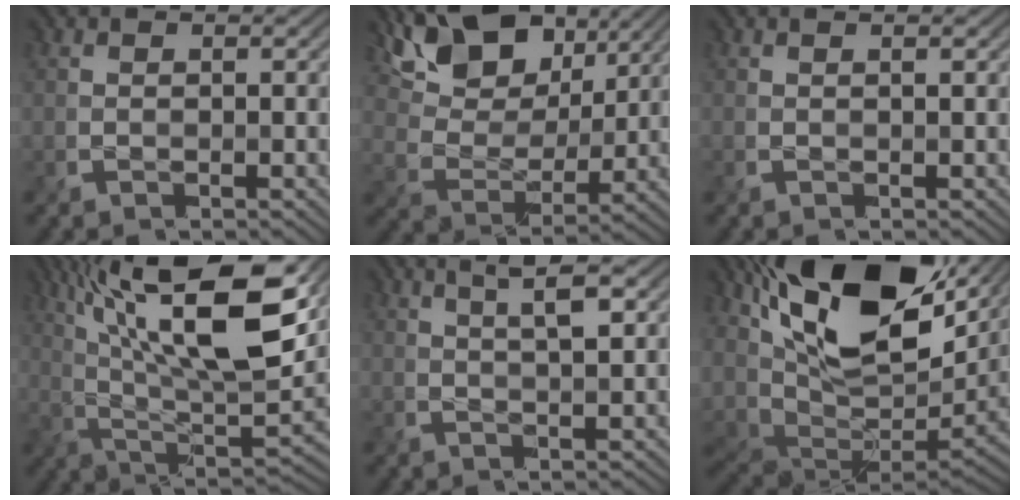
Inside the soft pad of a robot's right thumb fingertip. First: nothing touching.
{"total": 14.1, "force": [8.1, 7.7, 8.5], "torque": [-0.175, 0.016, 0.129]}
{"total": 0.7, "force": [0.3, -0.3, 0.6], "torque": [-0.011, -0.001, 0.002]}
{"total": 18.8, "force": [8.0, 6.3, 15.8], "torque": [-0.290, 0.013, 0.133]}
{"total": 4.5, "force": [2.1, 0.4, 3.9], "torque": [-0.068, 0.001, 0.044]}
{"total": 19.6, "force": [8.7, 10.1, 14.4], "torque": [-0.287, 0.004, 0.159]}